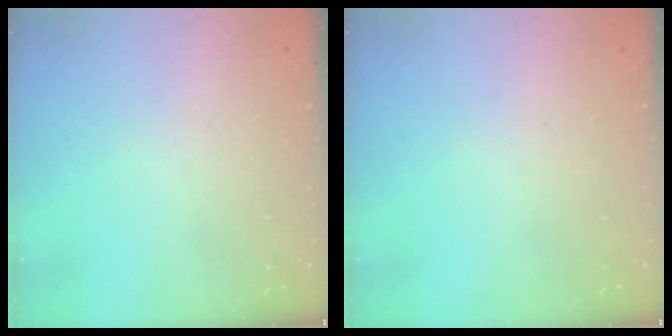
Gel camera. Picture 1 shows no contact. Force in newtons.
{"total": 0.0}